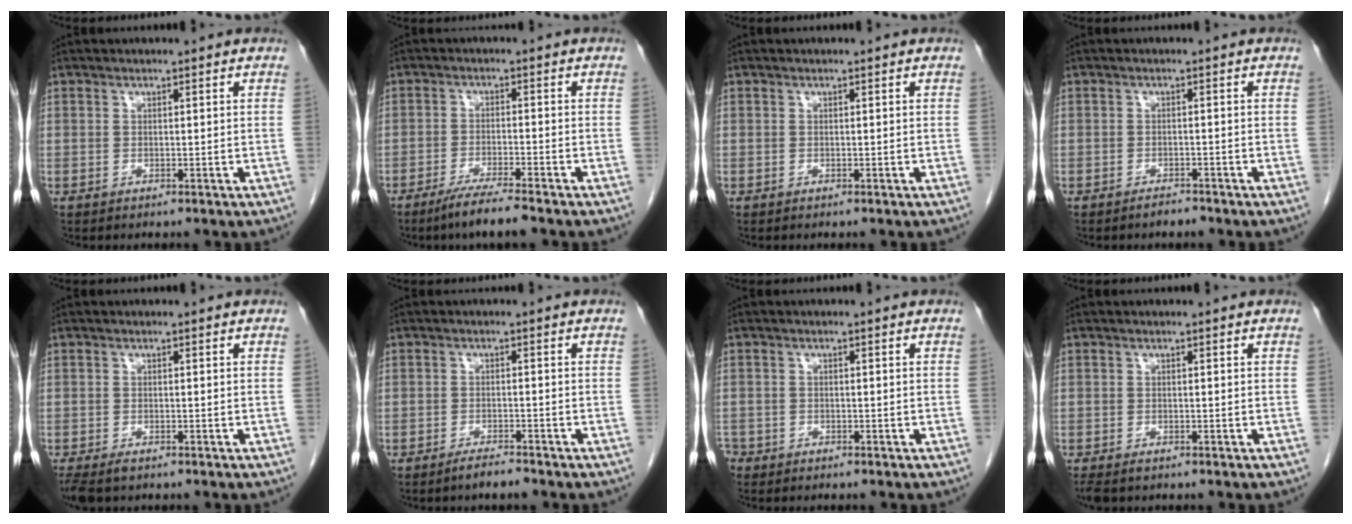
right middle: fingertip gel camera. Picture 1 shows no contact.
{"total": 5.6, "force": [-4.4, -0.5, 3.4], "torque": [-0.063, -0.017, -0.080]}
{"total": 0.0}
{"total": 1.4, "force": [-1.3, 0.3, 0.4], "torque": [-0.012, -0.002, -0.017]}
{"total": 3.6, "force": [-2.8, 1.2, 1.9], "torque": [-0.038, -0.010, -0.047]}
{"total": 2.4, "force": [-2.1, 0.0, 1.2], "torque": [-0.027, -0.004, -0.037]}
{"total": 2.9, "force": [-2.4, 1.7, 0.4], "torque": [-0.013, 0.001, -0.043]}
{"total": 2.3, "force": [-1.9, 0.8, 1.1], "torque": [-0.023, -0.008, -0.029]}